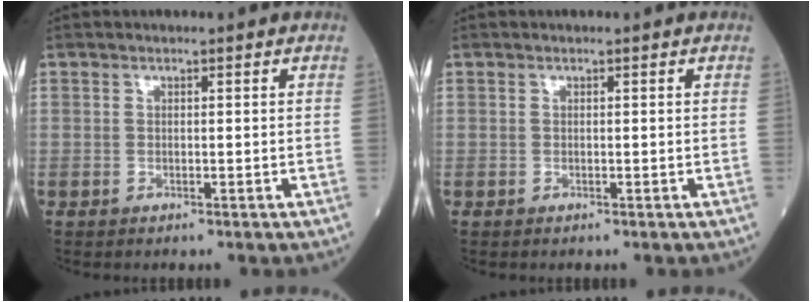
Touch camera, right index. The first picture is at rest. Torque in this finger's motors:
{"motor_torque": [0.04, 0.04, -0.01, -0.01]}